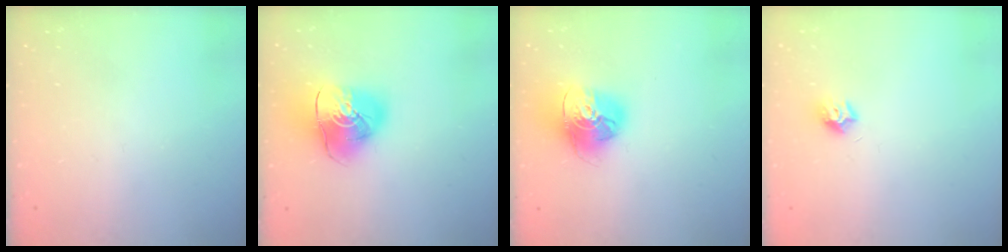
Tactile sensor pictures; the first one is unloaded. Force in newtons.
{"total": 13.5, "press": 13.4, "slide": 1.9}
{"total": 15.3, "press": 15.3, "slide": 1.5}
{"total": 7.6, "press": 7.6, "slide": 0.7}